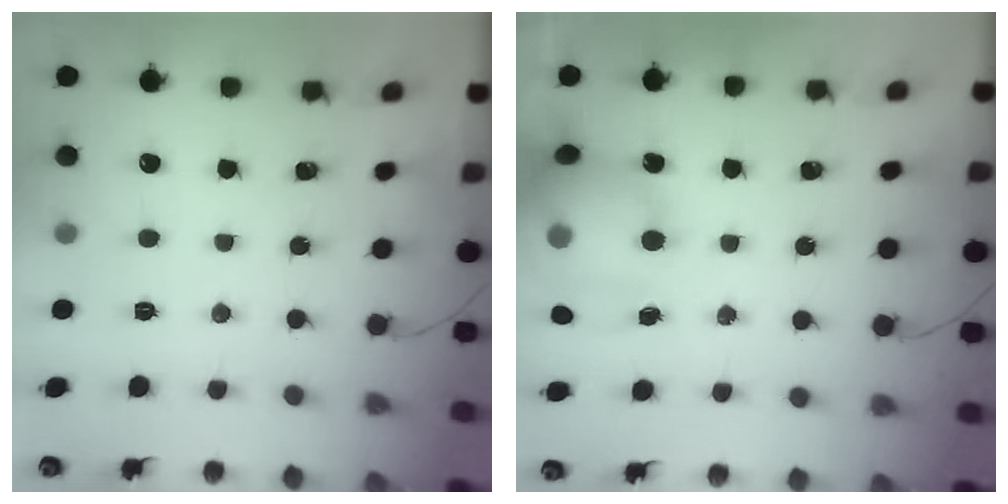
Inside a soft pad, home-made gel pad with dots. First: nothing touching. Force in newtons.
{"total": 19.6, "press": 19.4, "slide": 3.3}